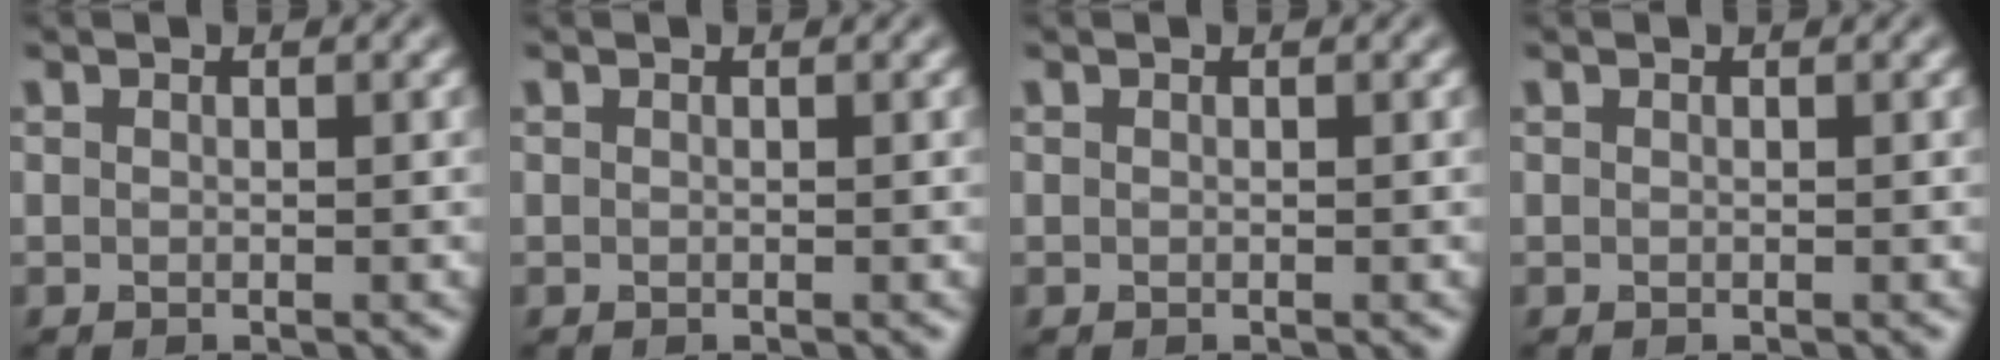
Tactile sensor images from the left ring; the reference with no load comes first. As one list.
[{"total": 0.0}, {"total": 0.0}, {"total": 0.0}]